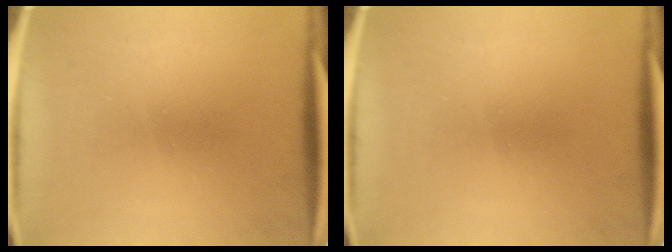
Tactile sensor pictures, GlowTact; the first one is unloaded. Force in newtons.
{"total": 0.0}